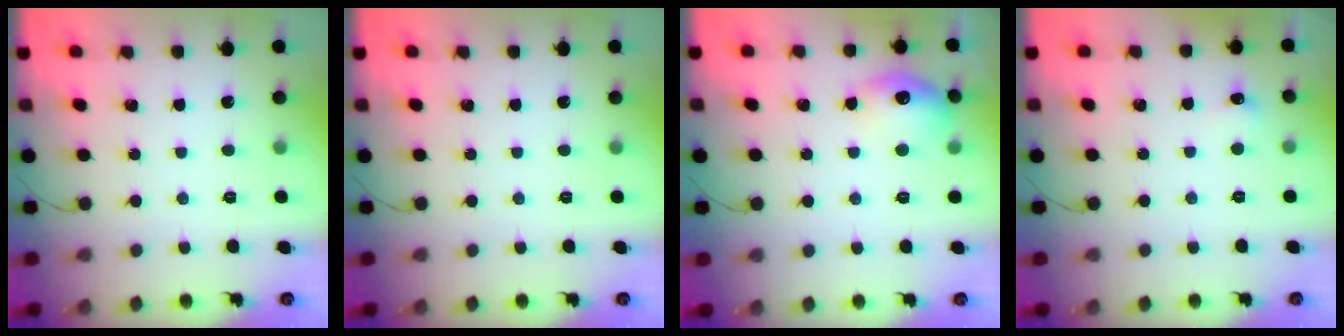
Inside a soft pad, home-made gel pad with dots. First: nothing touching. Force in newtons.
{"total": 0.0}
{"total": 11.8, "press": 11.7, "slide": 0.7}
{"total": 4.1, "press": 4.0, "slide": 1.1}